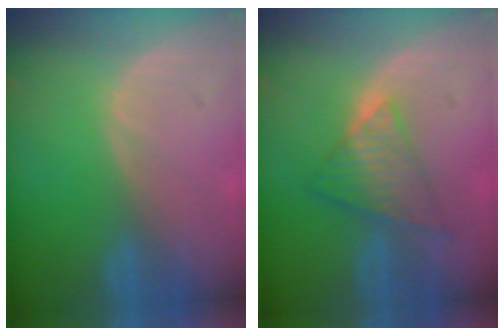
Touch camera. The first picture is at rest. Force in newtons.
{"total": 6.8, "press": 6.5, "slide": 2.2}